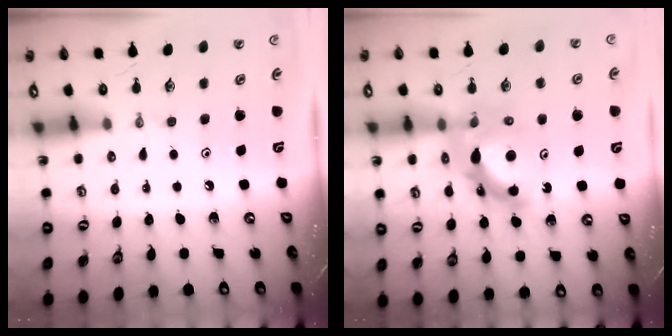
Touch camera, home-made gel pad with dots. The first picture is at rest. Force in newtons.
{"total": 12.9, "press": 12.9, "slide": 1.1}